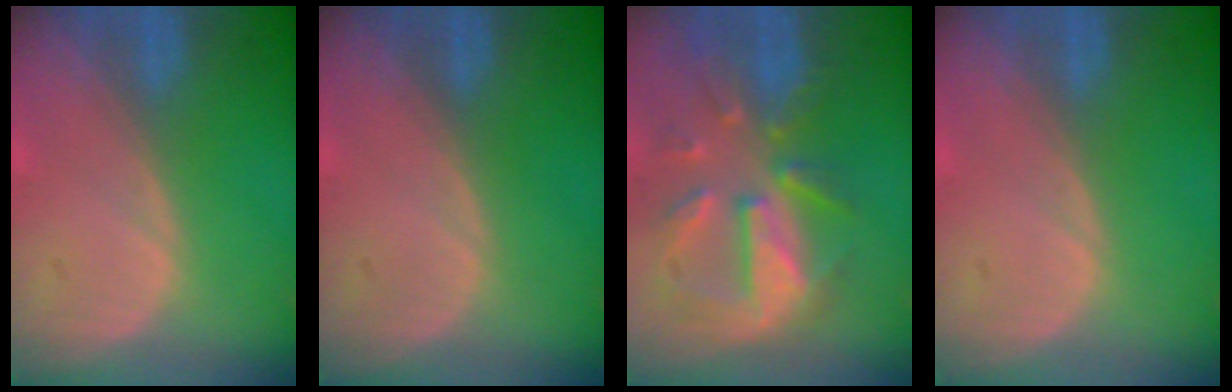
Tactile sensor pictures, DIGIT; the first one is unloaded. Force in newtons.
{"total": 0.0}
{"total": 10.3, "press": 9.2, "slide": 4.5}
{"total": 0.0}